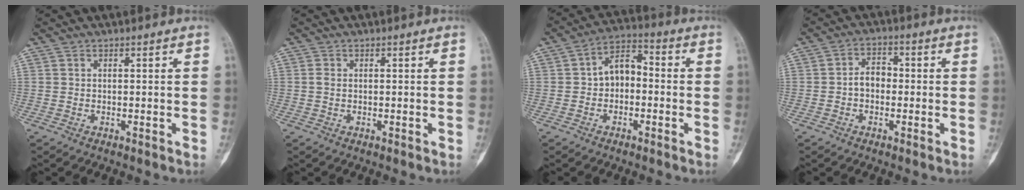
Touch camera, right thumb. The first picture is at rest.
{"total": 1.1, "force": [0.2, 0.8, 0.8], "torque": [-0.016, 0.002, 0.004]}
{"total": 7.1, "force": [-0.7, 5.0, 5.0], "torque": [-0.060, 0.033, -0.027]}
{"total": 3.6, "force": [-0.6, 2.7, 2.4], "torque": [-0.023, 0.019, -0.018]}